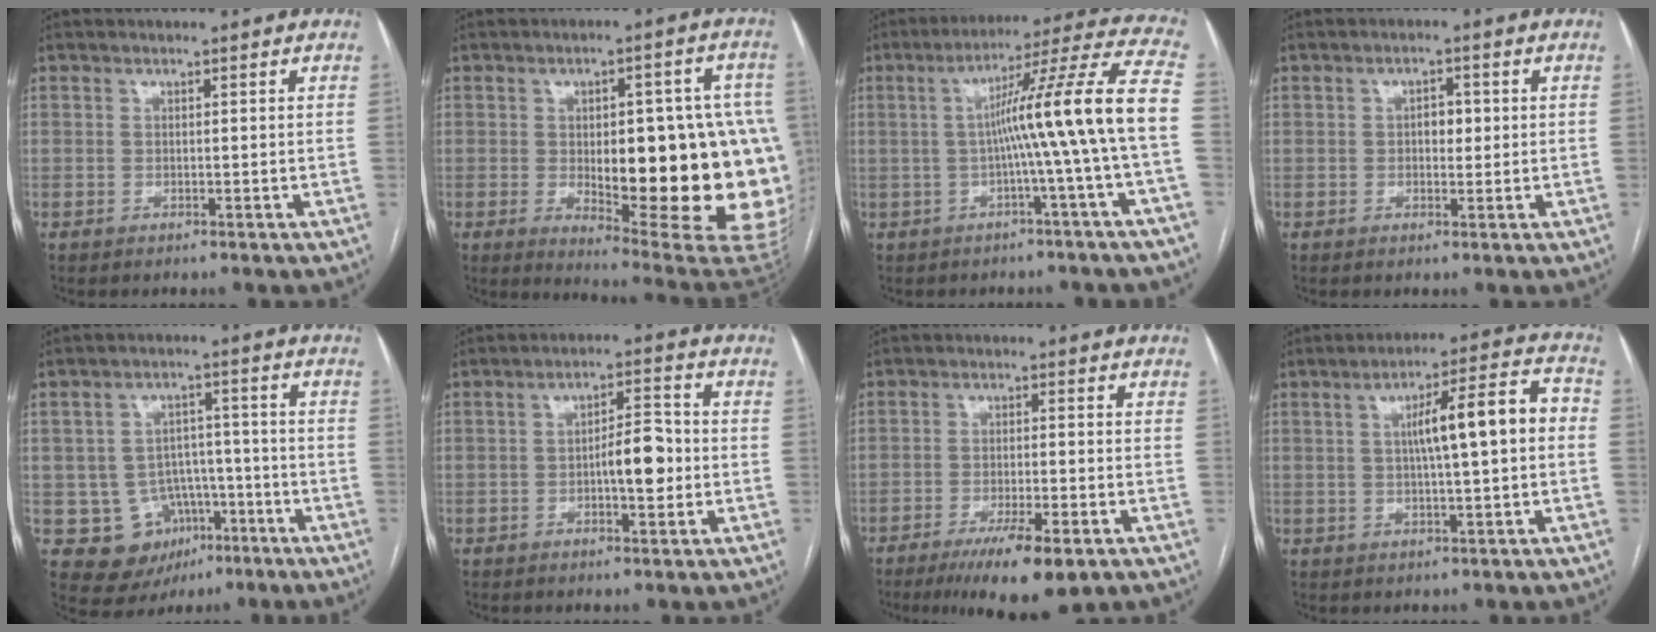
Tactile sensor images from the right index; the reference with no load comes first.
{"total": 24.1, "force": [-2.1, 6.5, 23.1], "torque": [-0.214, 0.012, -0.002]}
{"total": 14.6, "force": [-1.5, -2.7, 14.2], "torque": [-0.198, 0.021, -0.027]}
{"total": 2.7, "force": [0.2, 1.6, 2.2], "torque": [-0.028, 0.006, 0.004]}
{"total": 9.8, "force": [-3.6, 8.6, 3.0], "torque": [-0.040, 0.026, -0.042]}
{"total": 6.4, "force": [-1.0, 2.0, 6.0], "torque": [-0.095, 0.013, -0.014]}
{"total": 9.8, "force": [-6.0, 1.5, 7.7], "torque": [-0.124, -0.022, -0.091]}
{"total": 10.6, "force": [0.6, 1.5, 10.4], "torque": [-0.154, 0.032, 0.009]}